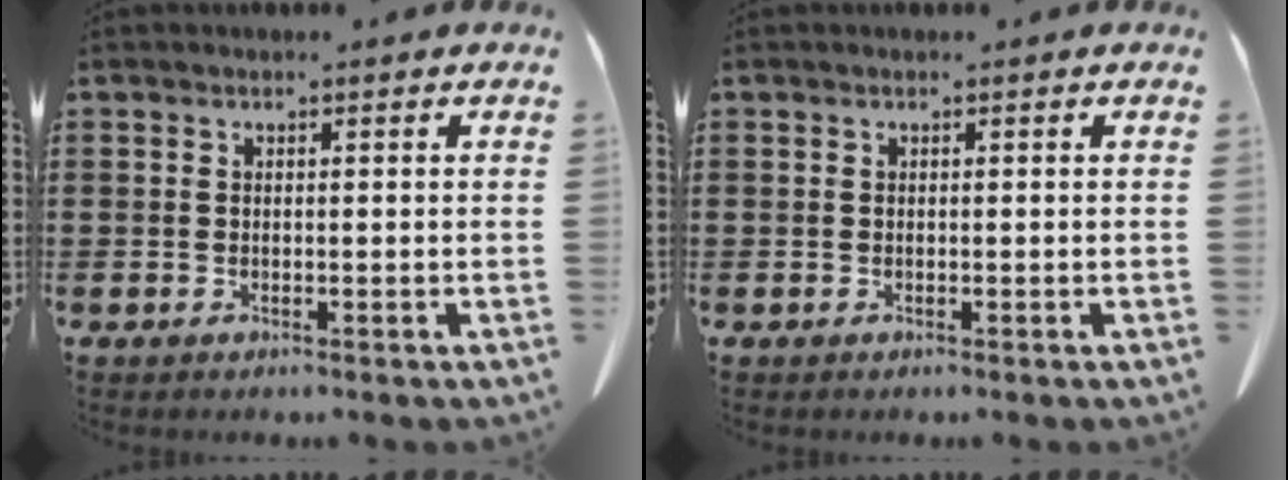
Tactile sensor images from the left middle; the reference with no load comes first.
{"total": 0.0}